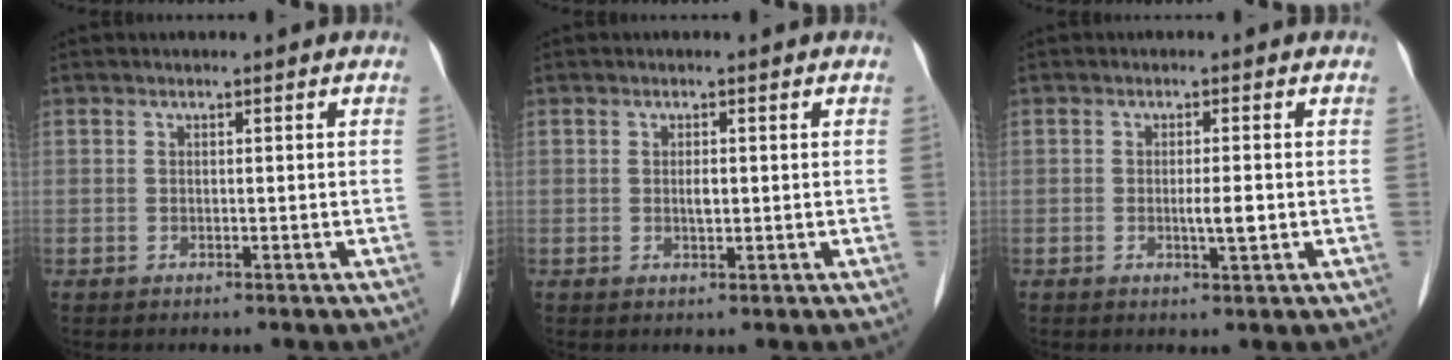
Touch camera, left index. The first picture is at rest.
{"total": 1.2, "force": [0.1, 0.5, 1.1], "torque": [-0.021, -0.002, 0.005]}
{"total": 2.3, "force": [-0.3, 0.2, 2.3], "torque": [-0.041, -0.003, -0.004]}